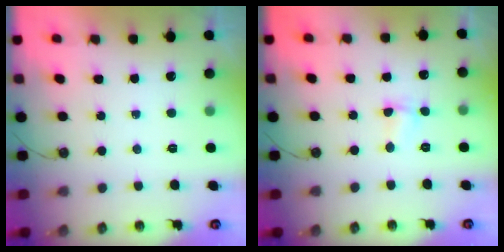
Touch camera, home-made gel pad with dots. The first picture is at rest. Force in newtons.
{"total": 2.4, "press": 2.4, "slide": 0.6}